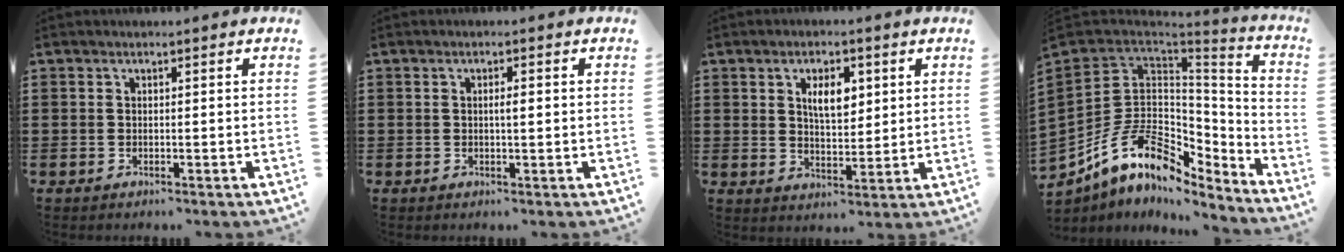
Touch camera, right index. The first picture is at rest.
{"total": 1.6, "force": [0.1, 0.3, 1.5], "torque": [-0.028, 0.002, 0.001]}
{"total": 5.3, "force": [1.9, 2.6, 4.2], "torque": [-0.074, 0.005, 0.028]}
{"total": 14.3, "force": [-5.6, 10.0, 8.6], "torque": [-0.183, 0.007, -0.098]}